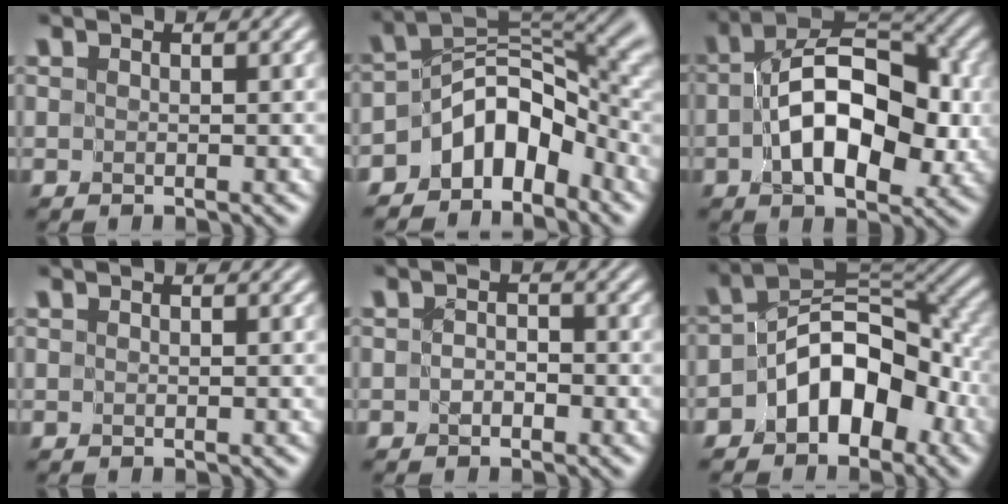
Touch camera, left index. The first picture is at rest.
{"total": 7.4, "force": [-4.4, 4.3, 4.2], "torque": [-0.038, 0.013, -0.091]}
{"total": 9.7, "force": [-0.9, 5.6, 7.9], "torque": [-0.124, 0.012, -0.015]}
{"total": 0.0}
{"total": 0.9, "force": [-0.7, 0.6, 0.3], "torque": [-0.002, 0.002, -0.013]}
{"total": 7.5, "force": [-3.4, 4.6, 4.8], "torque": [-0.055, 0.017, -0.072]}